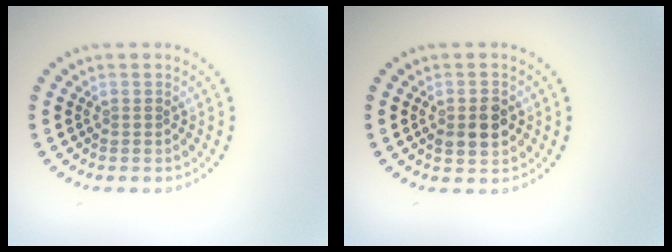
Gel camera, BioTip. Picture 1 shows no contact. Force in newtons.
{"total": 2.9, "press": 2.9, "slide": 0.2}